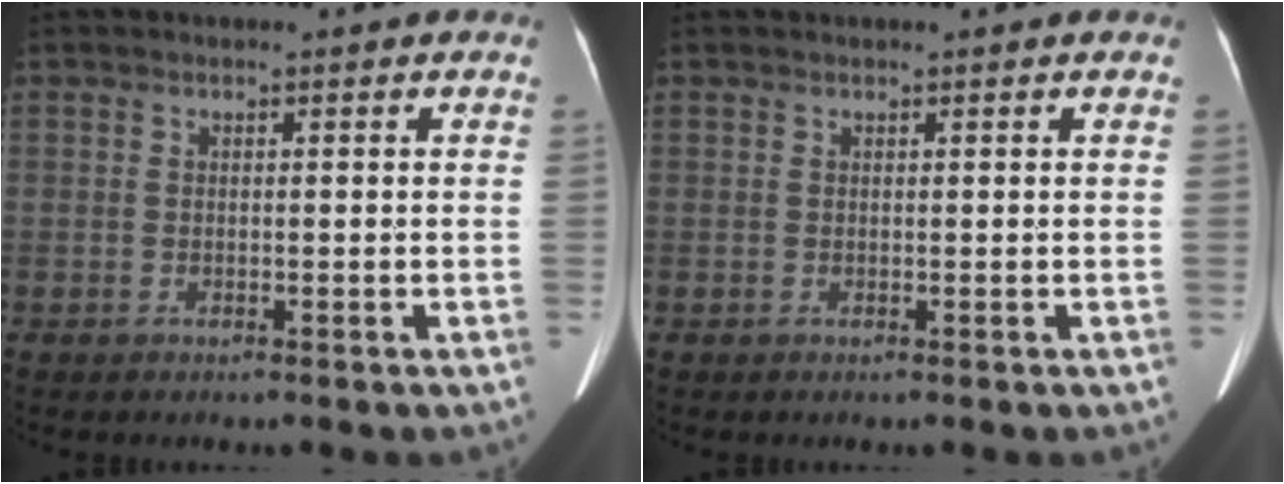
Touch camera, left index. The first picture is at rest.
{"total": 1.7, "force": [1.5, 0.1, 0.8], "torque": [-0.007, 0.028, 0.021]}